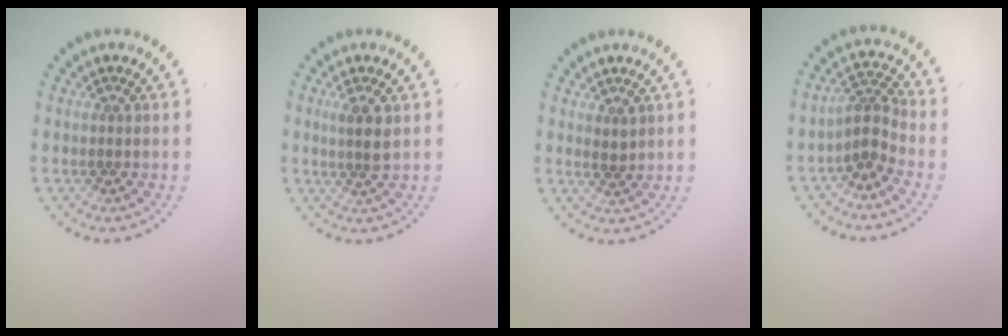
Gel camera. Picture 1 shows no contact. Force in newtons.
{"total": 2.0, "press": 1.7, "slide": 1.0}
{"total": 1.0, "press": 0.9, "slide": 0.4}
{"total": 2.5, "press": 1.8, "slide": 1.7}